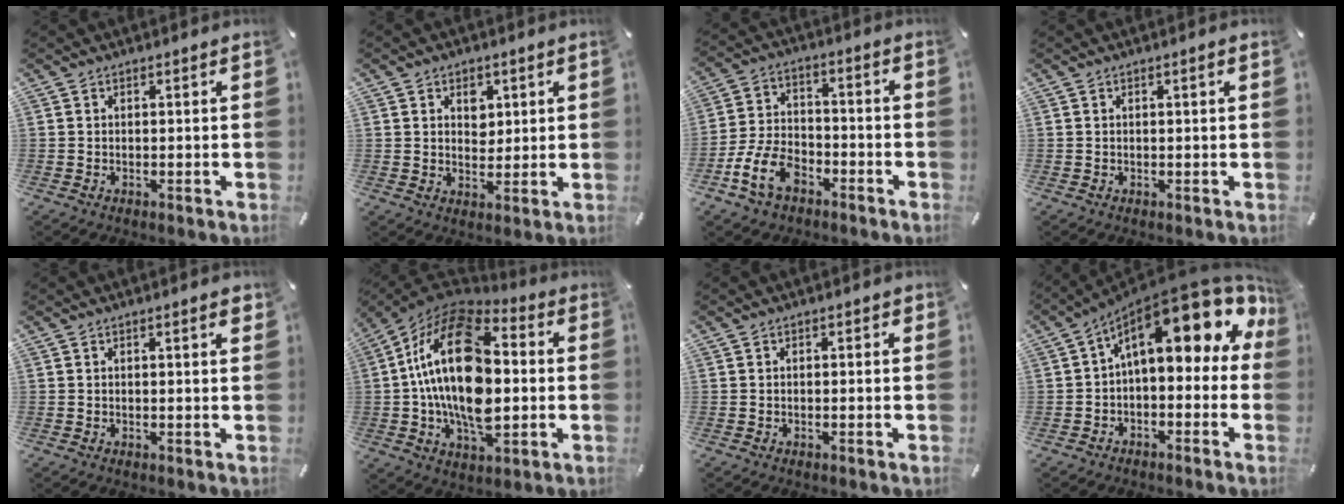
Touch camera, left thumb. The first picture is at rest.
{"total": 4.5, "force": [1.7, 3.8, 1.8], "torque": [-0.006, -0.008, 0.022]}
{"total": 11.0, "force": [-5.8, 7.4, 5.9], "torque": [-0.131, 0.031, -0.106]}
{"total": 1.3, "force": [0.2, 0.2, 1.3], "torque": [-0.023, 0.001, 0.003]}
{"total": 1.9, "force": [0.6, 0.3, 1.8], "torque": [-0.027, 0.001, 0.007]}
{"total": 25.0, "force": [0.3, 14.7, 20.2], "torque": [-0.405, 0.005, 0.001]}
{"total": 0.6, "force": [-0.2, 0.4, 0.5], "torque": [-0.009, 0.001, -0.005]}
{"total": 17.7, "force": [7.7, 7.2, 14.2], "torque": [-0.206, -0.068, 0.126]}